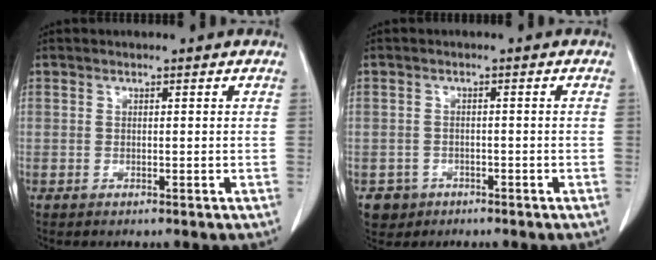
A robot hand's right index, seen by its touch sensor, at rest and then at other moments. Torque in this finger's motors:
{"motor_torque": [-0.27, 0.03, -0.51, -0.19]}